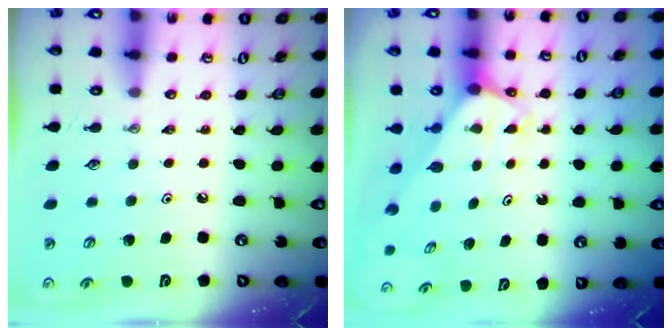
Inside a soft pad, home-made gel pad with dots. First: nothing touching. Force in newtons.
{"total": 1.8, "press": 1.8, "slide": 0.1}